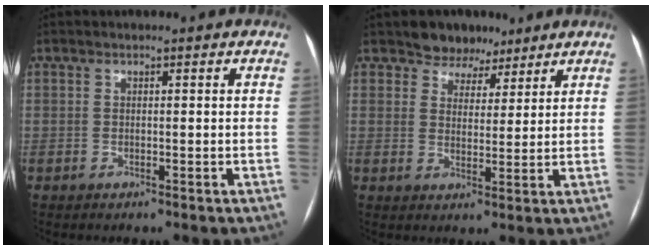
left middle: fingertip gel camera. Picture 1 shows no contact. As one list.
[{"total": 5.6, "force": [4.3, 3.5, 0.8], "torque": [-0.005, 0.006, 0.068]}]